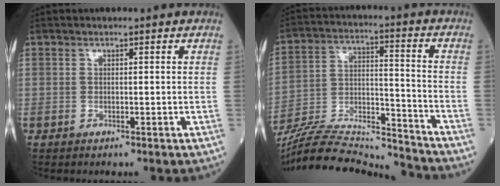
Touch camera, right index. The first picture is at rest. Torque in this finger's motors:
{"motor_torque": [-1.11, -1.03, -0.88, -0.21]}